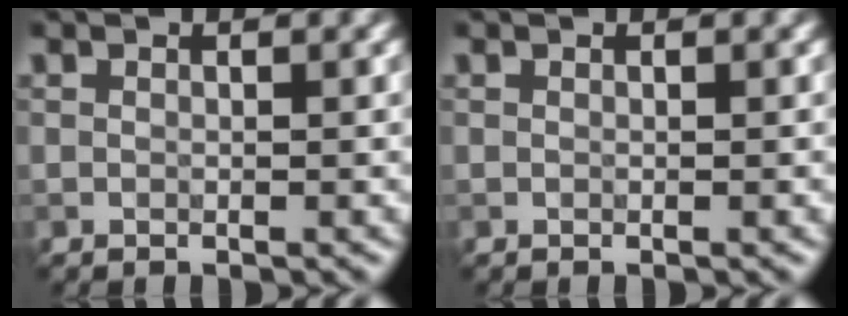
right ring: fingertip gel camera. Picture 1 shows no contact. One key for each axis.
{"total": 0.0}